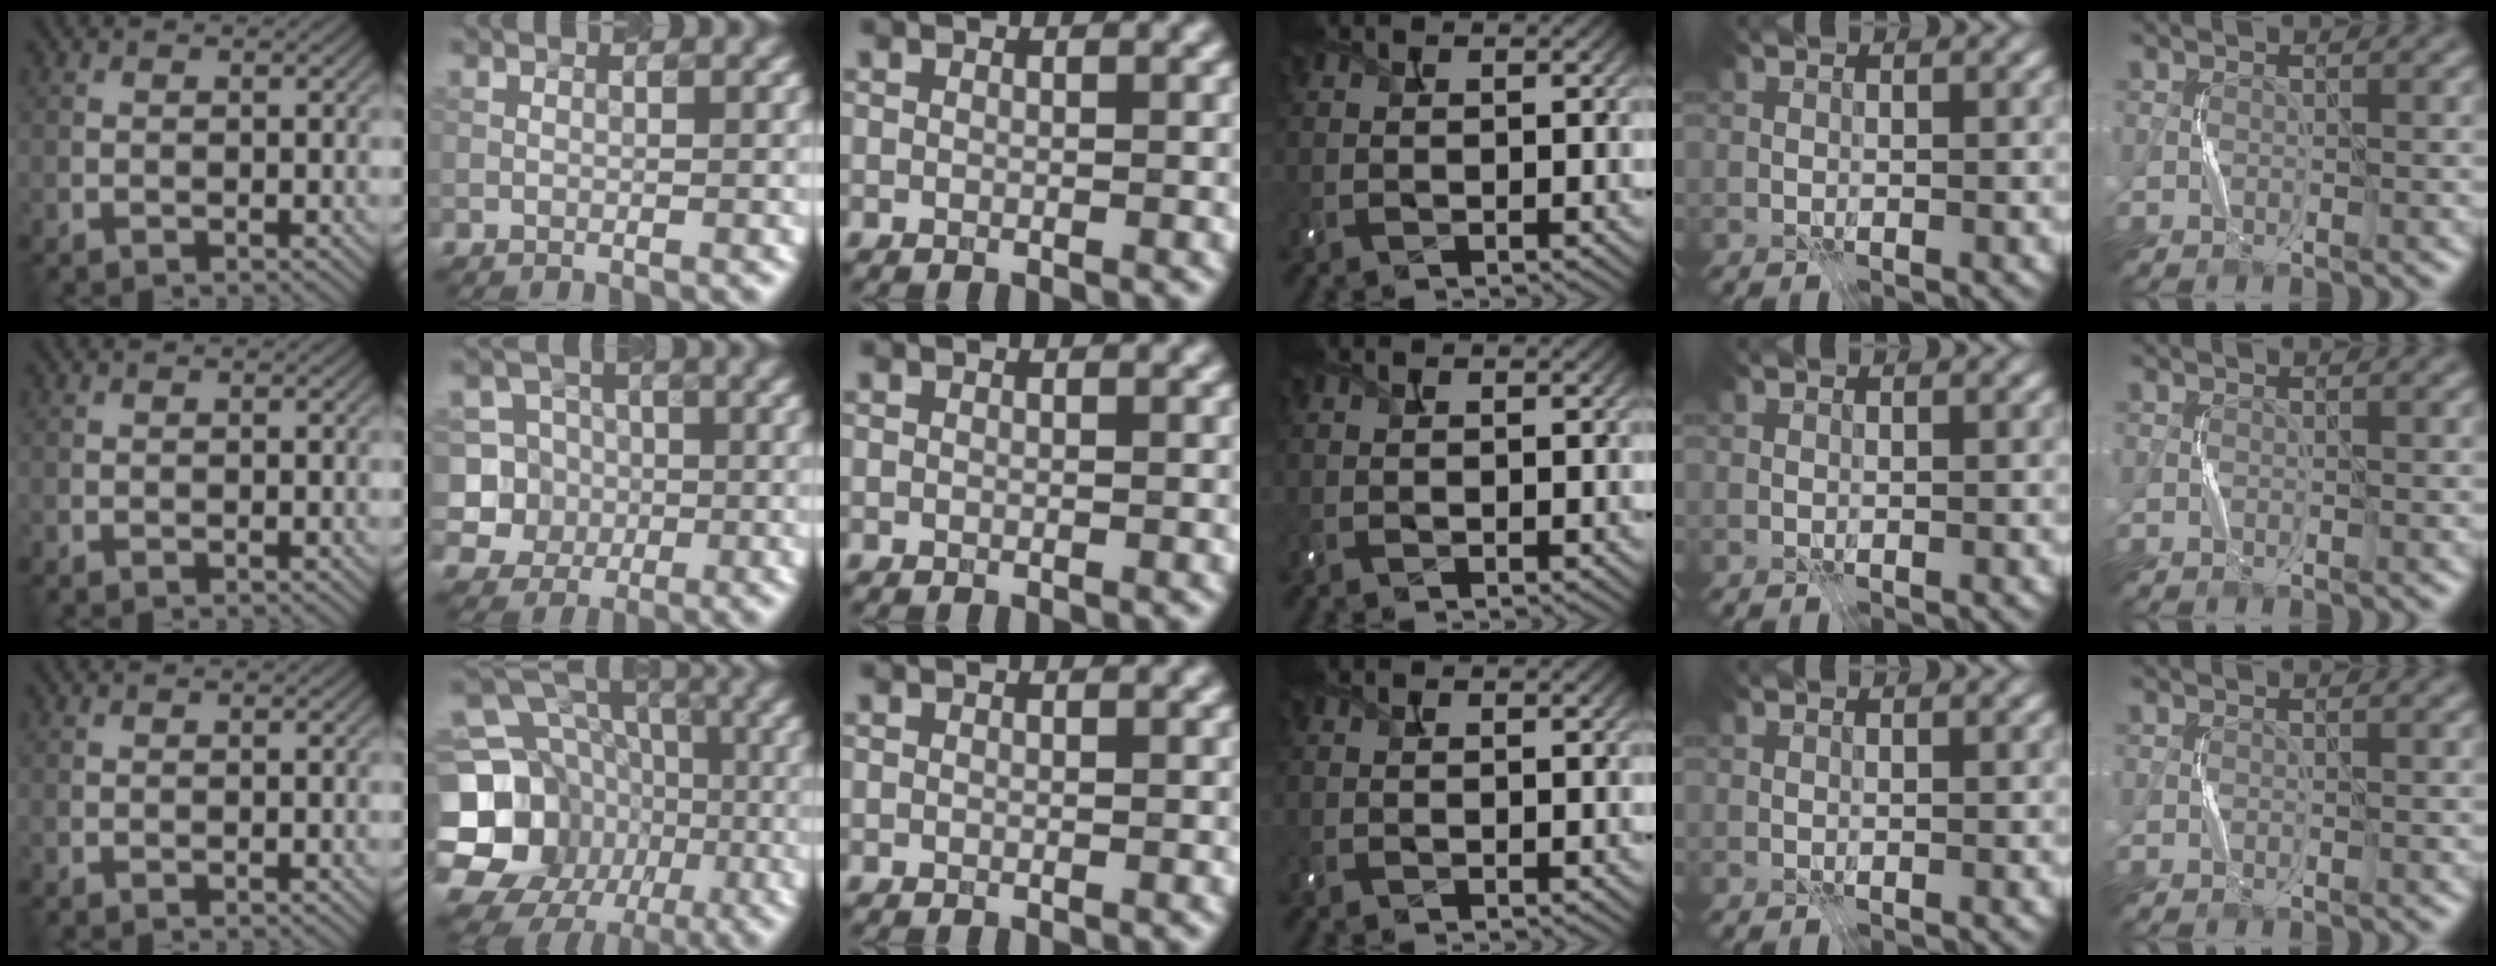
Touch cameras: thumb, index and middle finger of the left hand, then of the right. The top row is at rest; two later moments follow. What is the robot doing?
{"motion": "press", "object": "camera"}